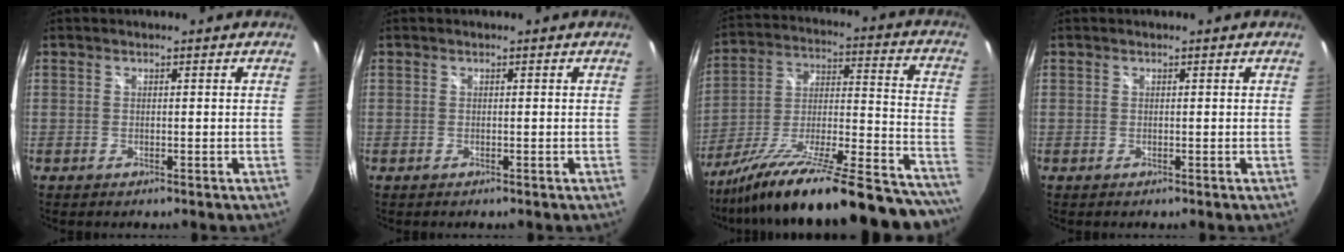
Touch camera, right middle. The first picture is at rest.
{"total": 0.0}
{"total": 33.7, "force": [-28.1, 5.4, 17.7], "torque": [-0.240, -0.039, -0.413]}
{"total": 0.0}